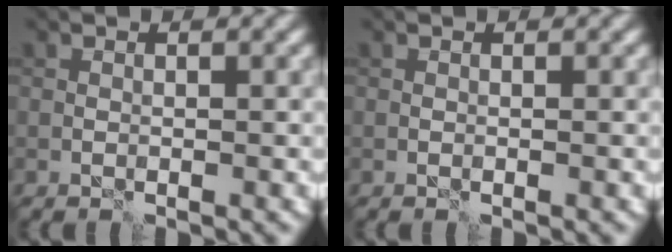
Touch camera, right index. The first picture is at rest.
{"total": 0.0}